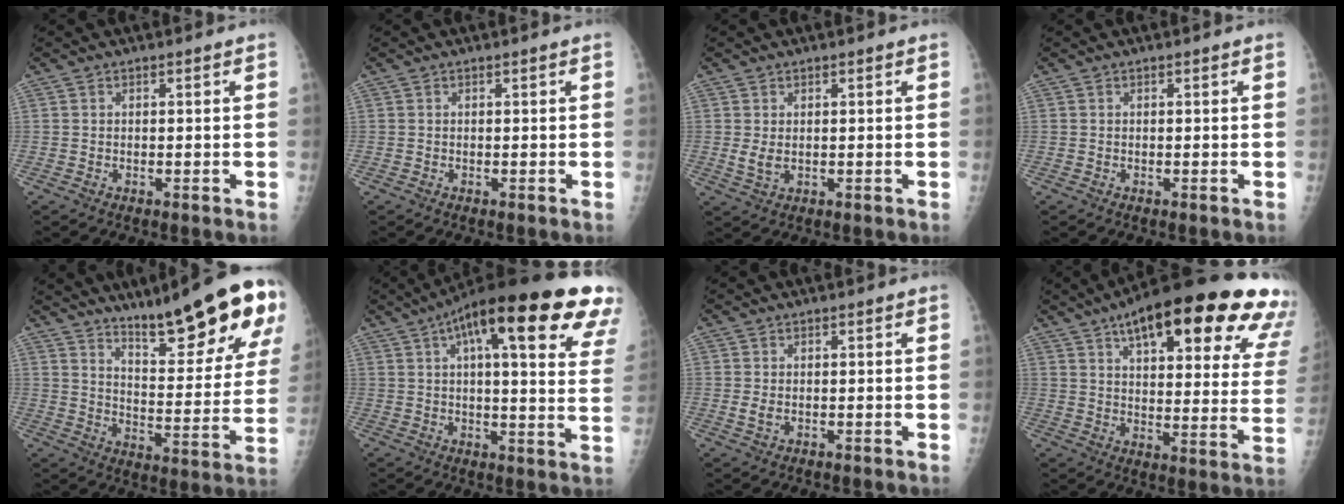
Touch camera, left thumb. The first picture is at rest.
{"total": 0.0}
{"total": 2.4, "force": [0.3, 1.5, 1.8], "torque": [-0.029, -0.008, 0.012]}
{"total": 0.0}
{"total": 23.2, "force": [15.5, 4.3, 16.8], "torque": [-0.211, -0.082, 0.232]}
{"total": 29.5, "force": [15.3, 8.0, 23.9], "torque": [-0.271, 0.014, 0.199]}
{"total": 1.4, "force": [-0.1, 1.0, 1.1], "torque": [-0.018, -0.003, 0.002]}
{"total": 31.1, "force": [18.0, 9.6, 23.4], "torque": [-0.266, -0.027, 0.242]}